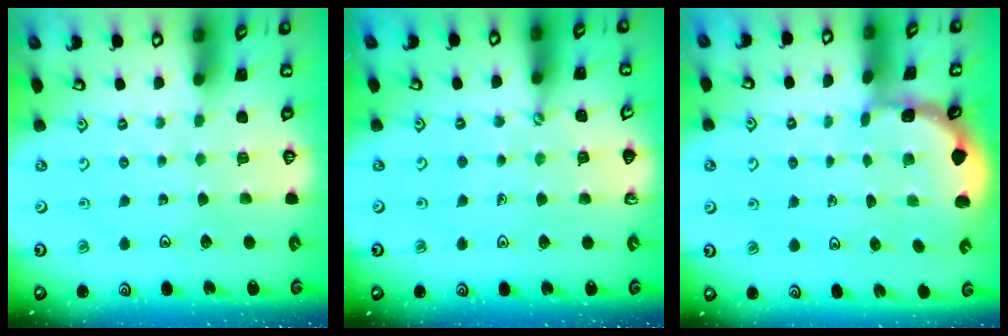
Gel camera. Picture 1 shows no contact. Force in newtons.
{"total": 1.9, "press": 1.9, "slide": 0.2}
{"total": 1.2, "press": 1.2, "slide": 0.3}